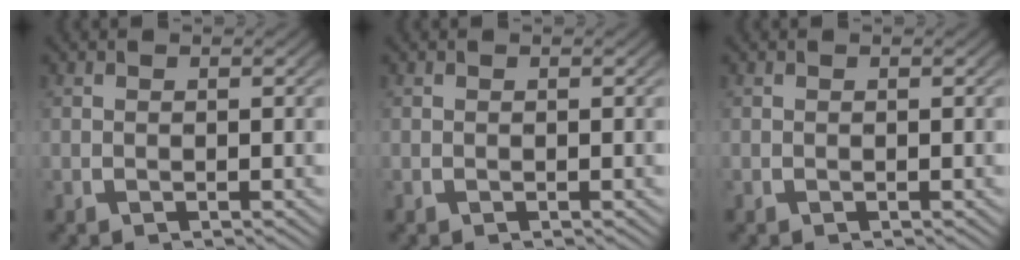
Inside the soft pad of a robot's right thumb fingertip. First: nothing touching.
{"total": 0.0}
{"total": 0.0}